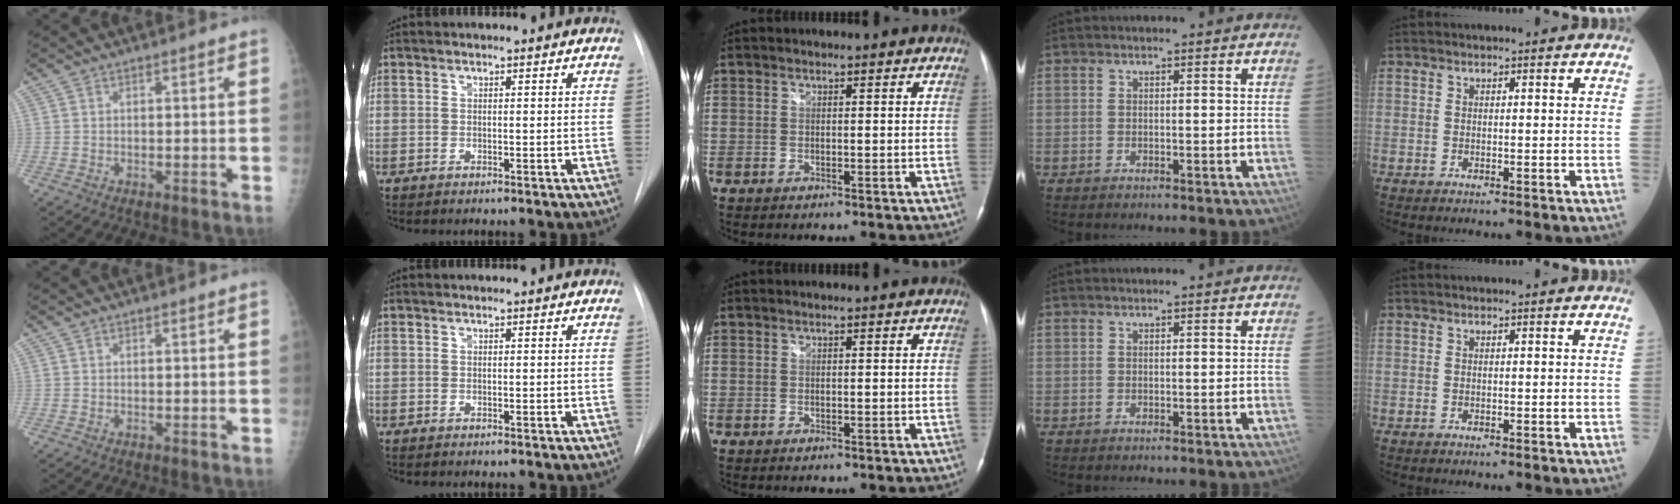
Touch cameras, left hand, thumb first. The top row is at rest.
{}